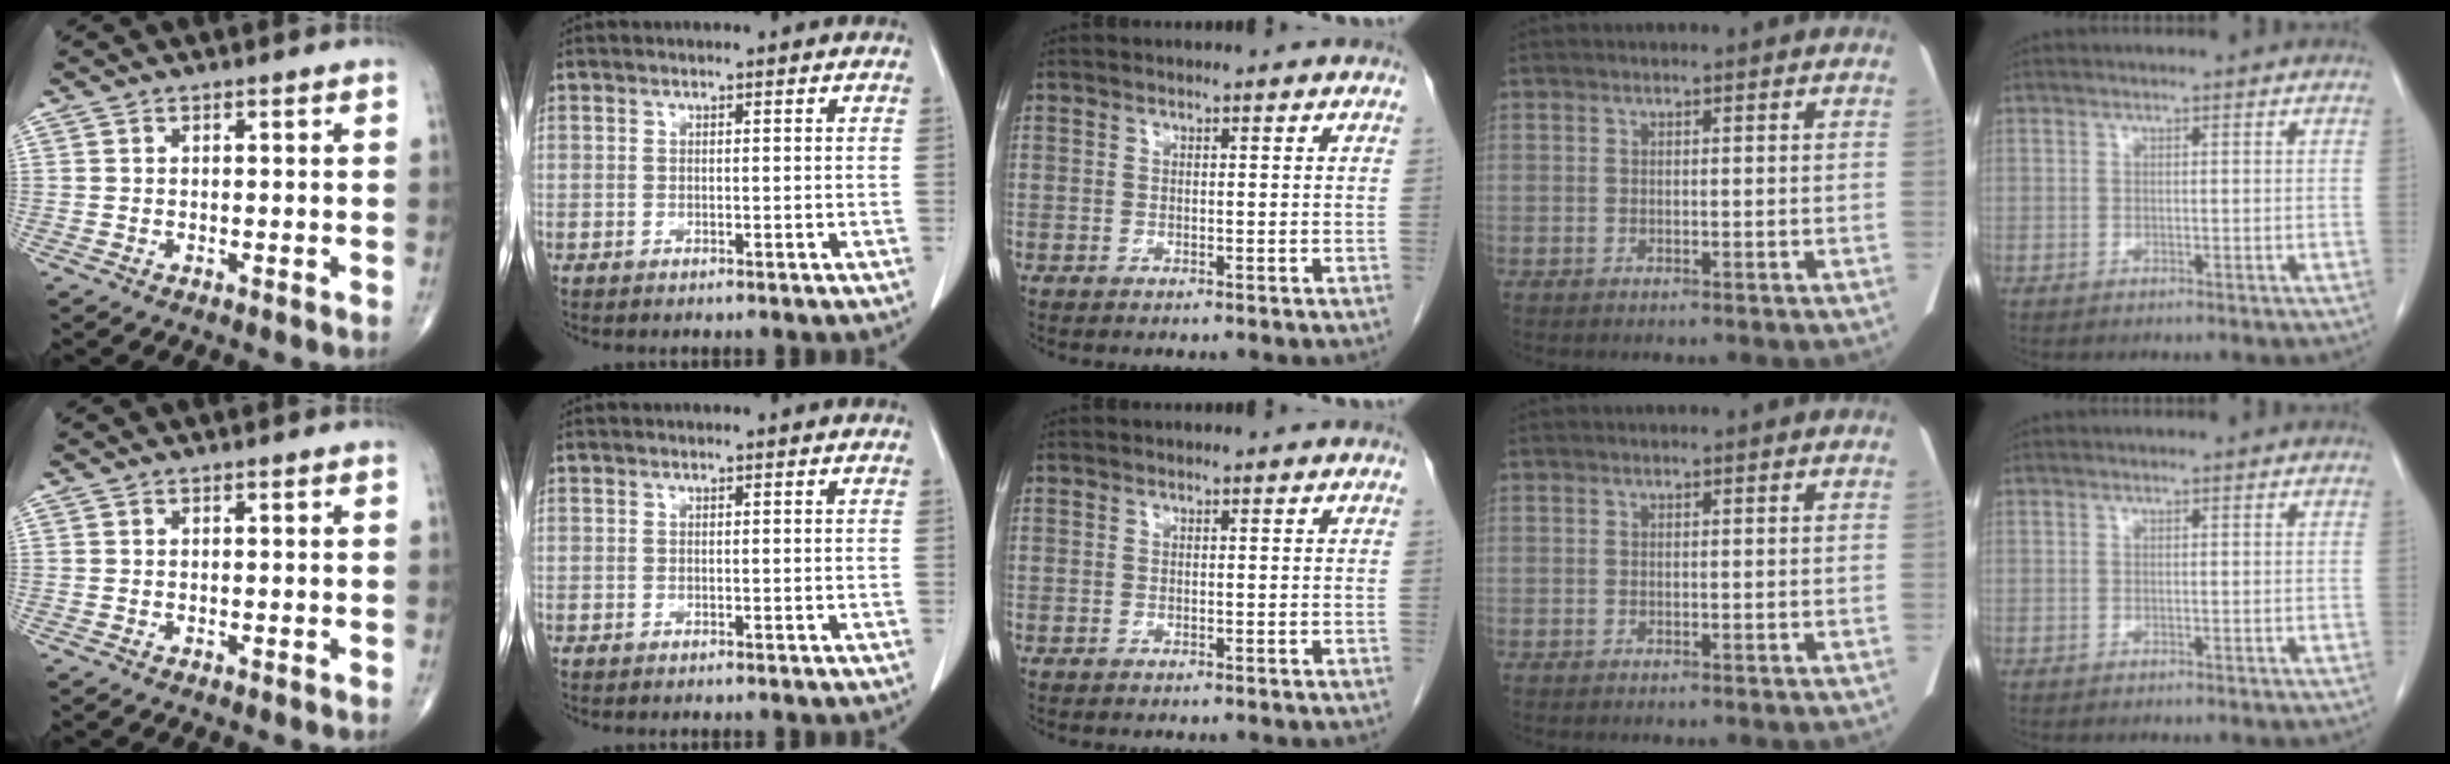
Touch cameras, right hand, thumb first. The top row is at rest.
{}